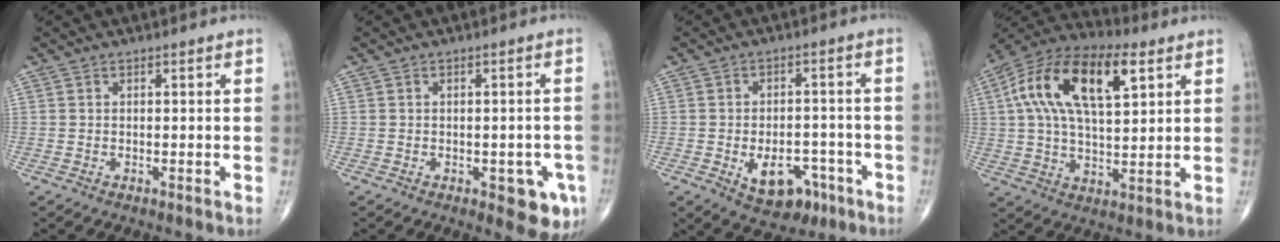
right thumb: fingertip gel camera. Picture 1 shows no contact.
{"total": 6.7, "force": [-2.6, 3.1, 5.3], "torque": [-0.035, 0.001, -0.028]}
{"total": 10.1, "force": [-4.1, 6.4, 6.5], "torque": [-0.070, 0.027, -0.048]}
{"total": 19.8, "force": [6.4, 9.3, 16.2], "torque": [-0.292, 0.014, 0.105]}